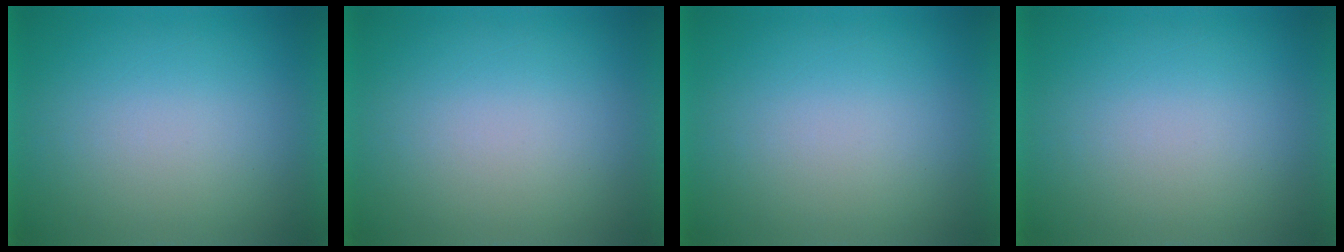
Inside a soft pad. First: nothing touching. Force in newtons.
{"total": 0.0}
{"total": 0.0}
{"total": 1.0}